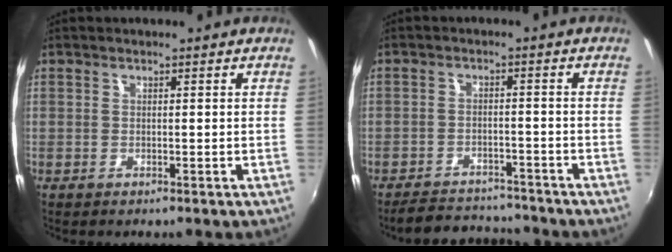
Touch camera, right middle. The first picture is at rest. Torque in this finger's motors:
{"motor_torque": [0.51, -0.66, 0.08, 0.07]}